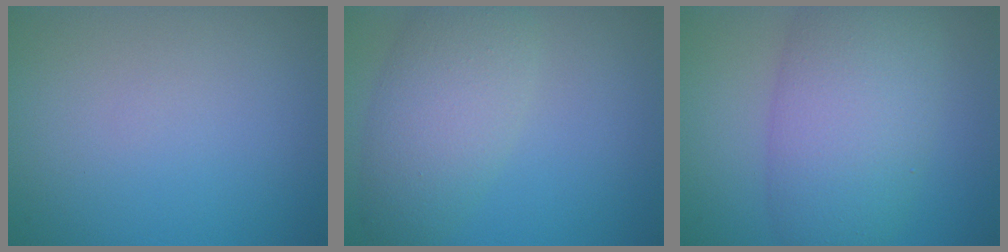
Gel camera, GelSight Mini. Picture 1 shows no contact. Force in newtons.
{"total": 5.0, "press": 5.0, "slide": 0.2}
{"total": 8.2, "press": 8.2, "slide": 0.5}